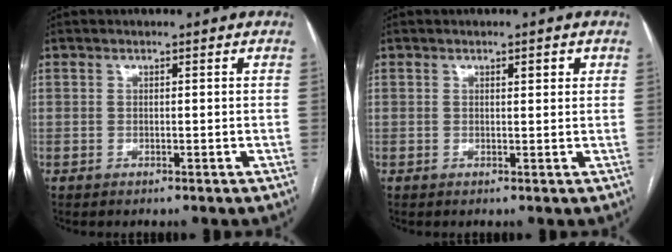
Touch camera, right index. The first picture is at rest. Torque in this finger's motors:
{"motor_torque": [0.04, 0.10, 0.00, 0.01]}